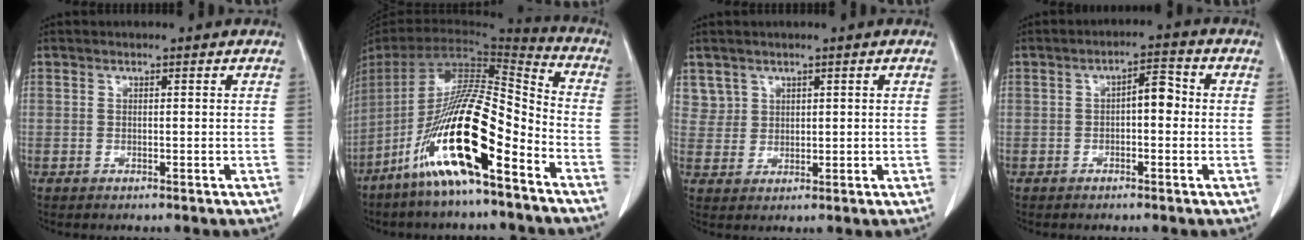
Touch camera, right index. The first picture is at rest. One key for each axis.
{"total": 19.1, "fx": -10.1, "fy": 2.2, "fz": 16.1, "tx": -0.320, "ty": -0.023, "tz": -0.189}
{"total": 3.2, "fx": 2.0, "fy": 2.5, "fz": -0.3, "tx": 0.021, "ty": 0.005, "tz": 0.038}
{"total": 3.8, "fx": 0.0, "fy": 1.5, "fz": 3.5, "tx": -0.049, "ty": 0.022, "tz": -0.002}